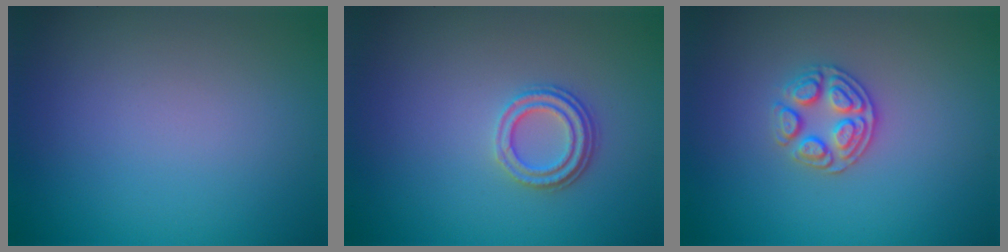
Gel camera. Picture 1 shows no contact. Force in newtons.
{"total": 2.4, "press": 2.0, "slide": 1.3}
{"total": 2.9, "press": 2.7, "slide": 1.0}